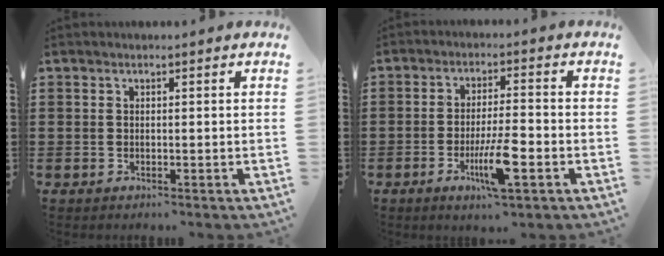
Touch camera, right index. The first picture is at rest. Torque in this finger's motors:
{"motor_torque": [2.14, 0.00, 0.25, 0.07]}